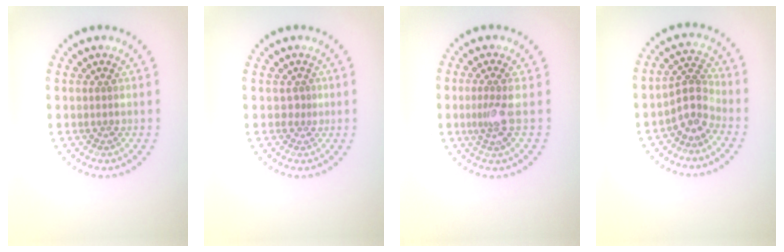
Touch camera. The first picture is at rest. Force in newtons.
{"total": 0.6, "press": 0.3, "slide": 0.5}
{"total": 2.1, "press": 1.6, "slide": 1.4}
{"total": 3.0, "press": 2.2, "slide": 2.0}